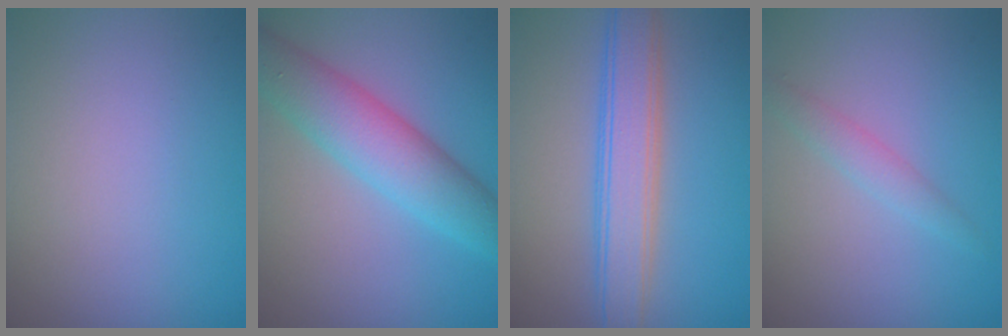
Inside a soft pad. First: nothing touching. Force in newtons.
{"total": 6.6, "press": 6.6, "slide": 0.2}
{"total": 5.4, "press": 5.4, "slide": 0.2}
{"total": 1.7, "press": 1.7, "slide": 0.1}